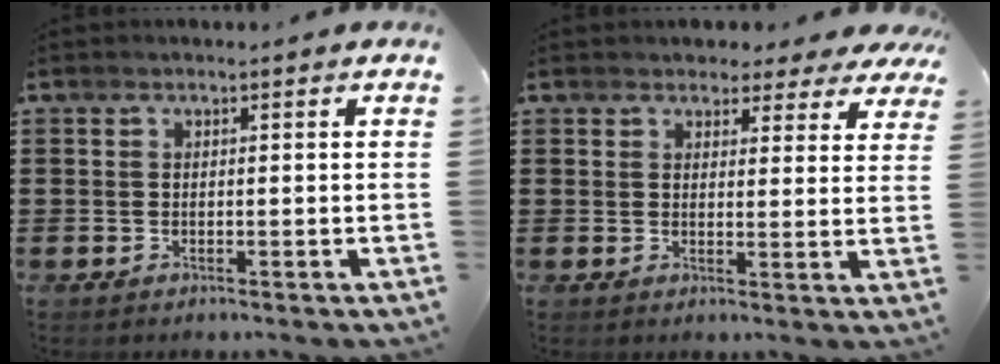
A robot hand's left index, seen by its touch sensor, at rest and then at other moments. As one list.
[{"total": 3.2, "force": [2.9, 1.3, 0.6], "torque": [-0.016, -0.007, 0.052]}]